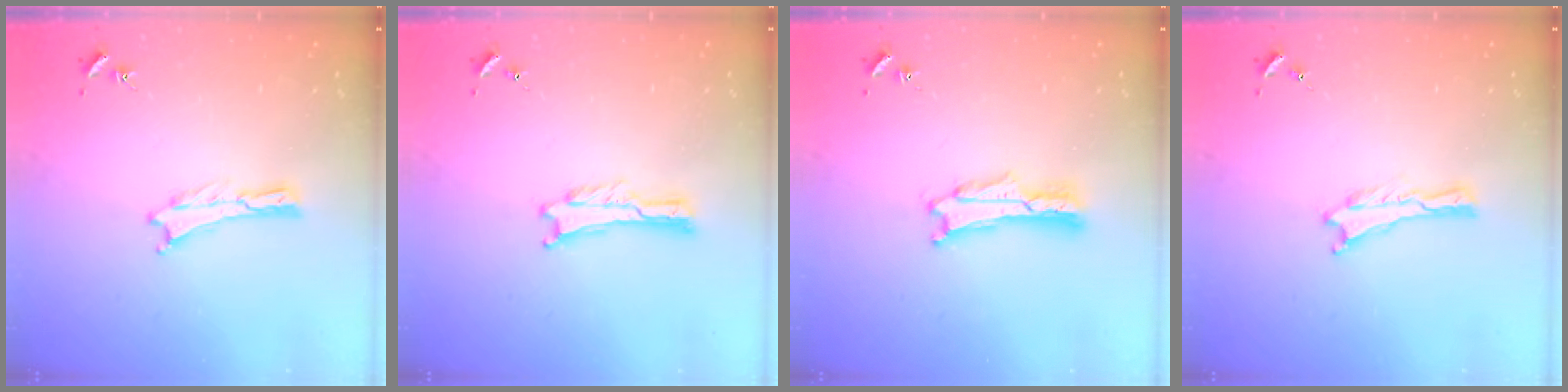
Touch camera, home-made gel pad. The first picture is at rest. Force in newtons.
{"total": 0.0}
{"total": 1.7, "press": 1.7, "slide": 0.3}
{"total": 0.0}